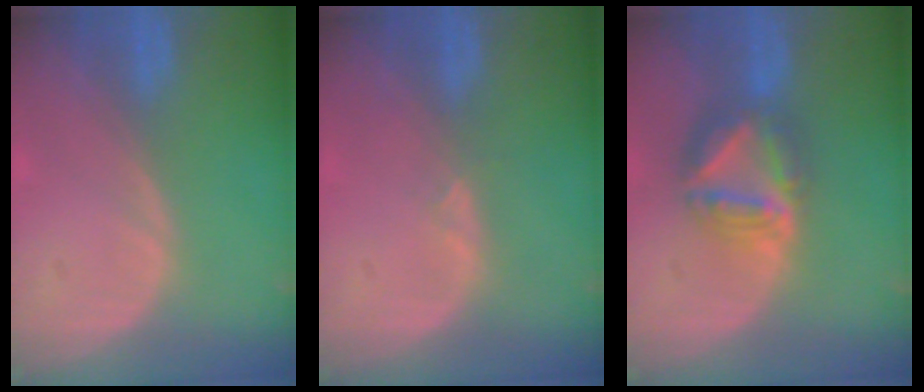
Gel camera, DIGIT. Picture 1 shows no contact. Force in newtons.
{"total": 0.9, "press": 0.9, "slide": 0.3}
{"total": 7.7, "press": 6.8, "slide": 3.8}